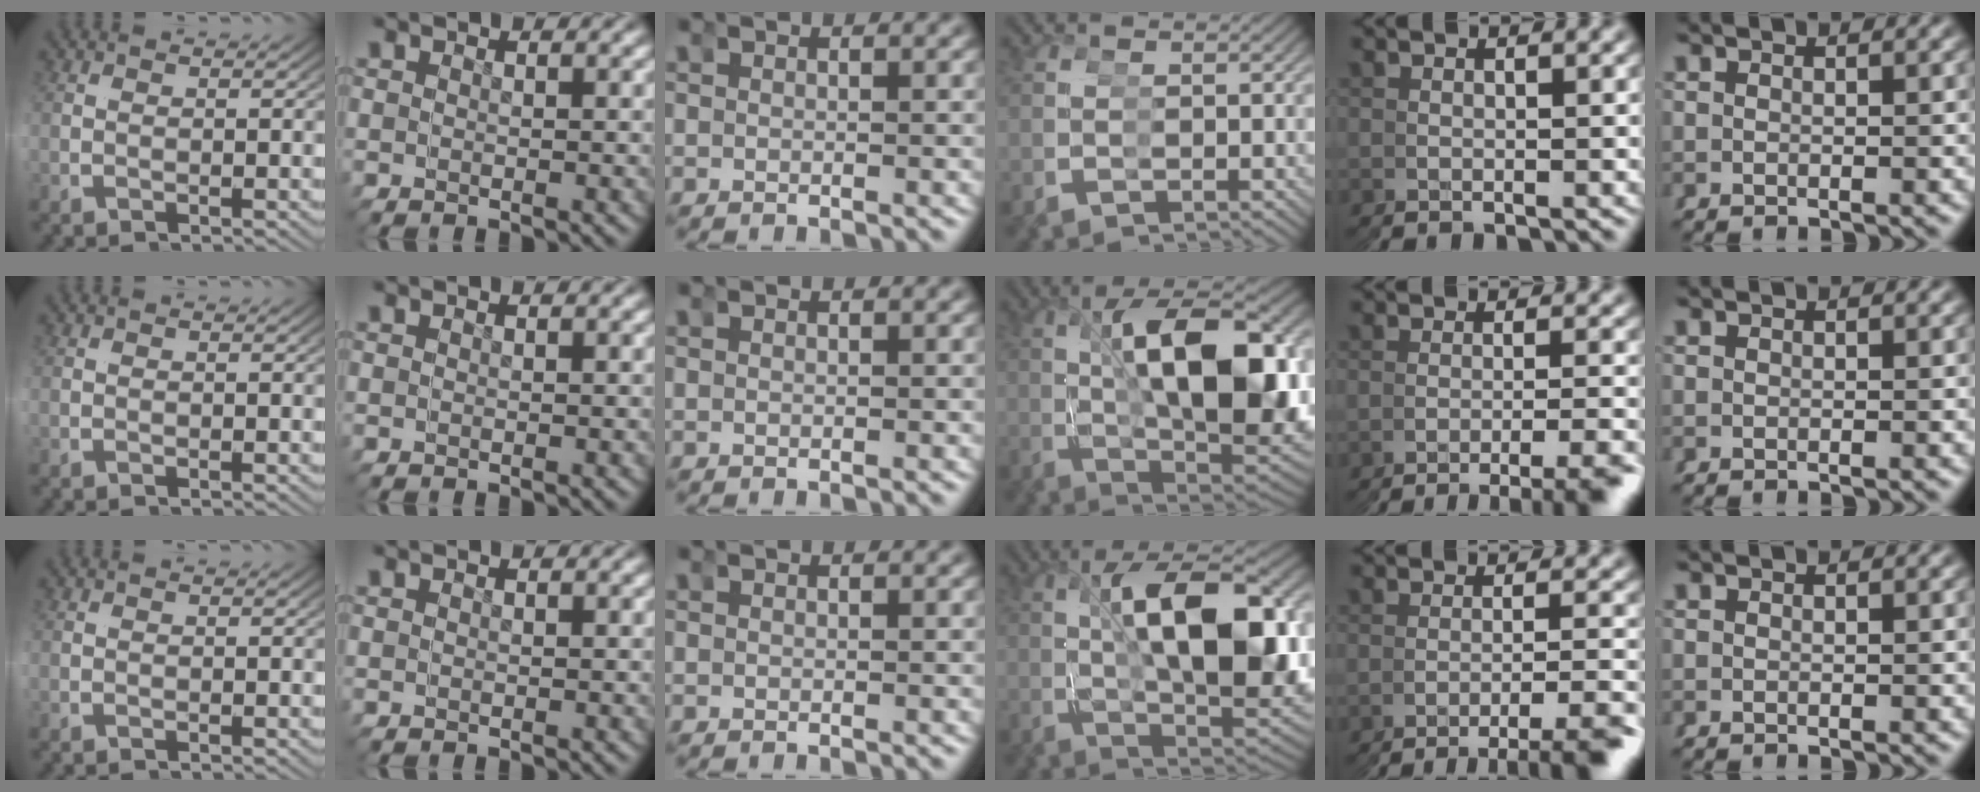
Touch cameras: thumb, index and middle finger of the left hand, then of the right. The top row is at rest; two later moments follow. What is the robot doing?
{"motion": "grasp_and_lifting", "object": "toy banana"}